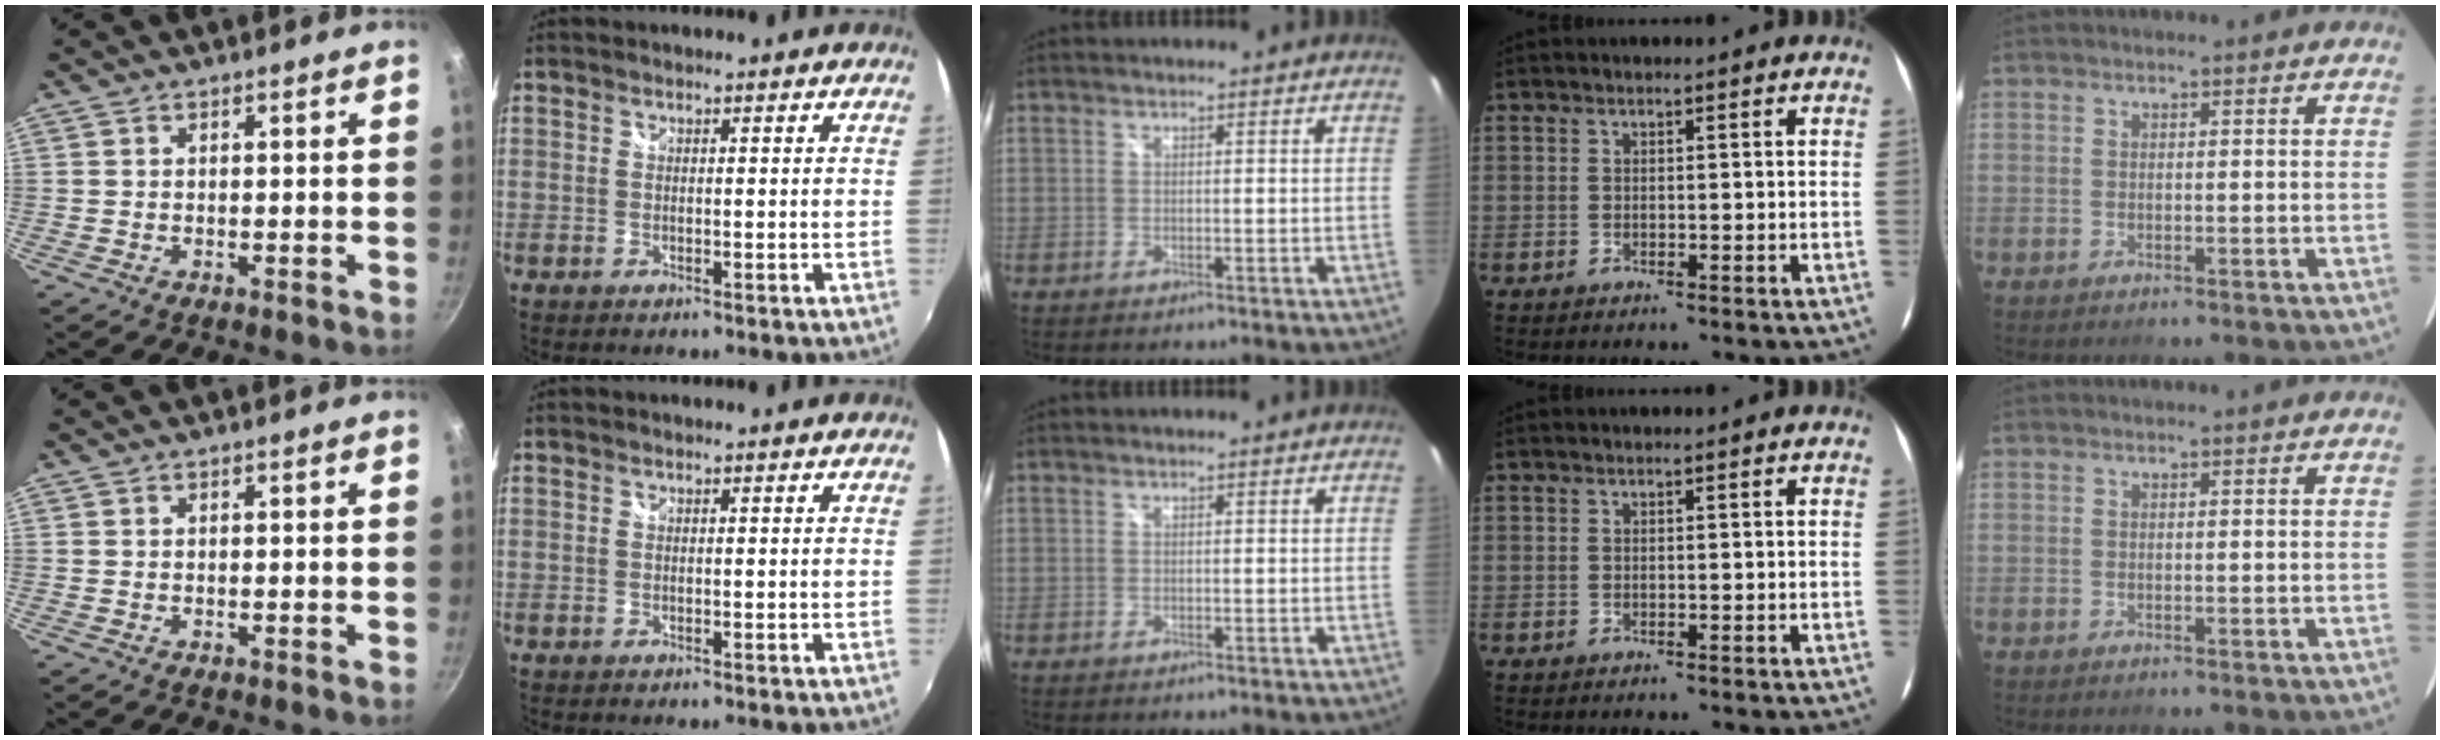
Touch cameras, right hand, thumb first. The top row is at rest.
{}